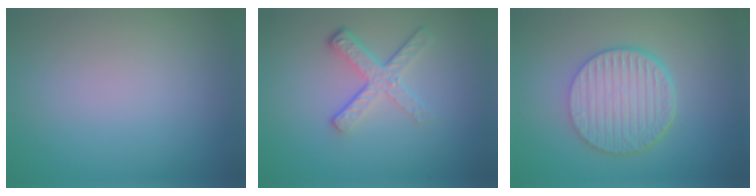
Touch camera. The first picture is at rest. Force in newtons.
{"total": 4.1, "press": 2.7, "slide": 3.0}
{"total": 6.4, "press": 4.5, "slide": 4.6}